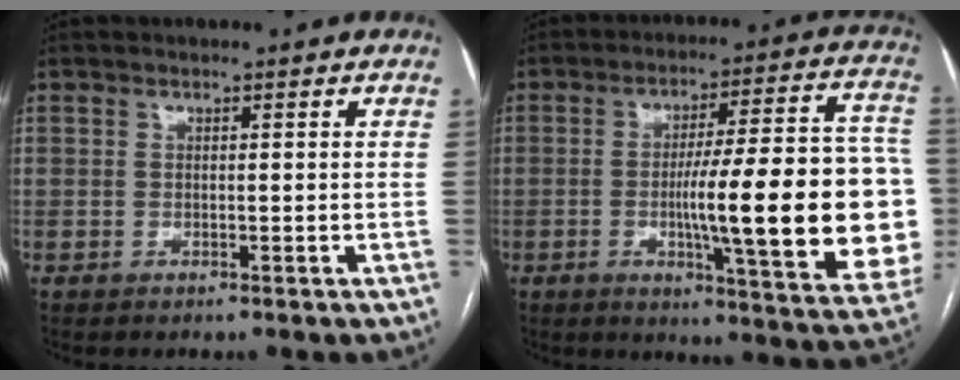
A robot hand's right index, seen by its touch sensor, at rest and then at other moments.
{"total": 23.9, "force": [-2.9, 3.1, 23.5], "torque": [-0.245, 0.020, -0.031]}